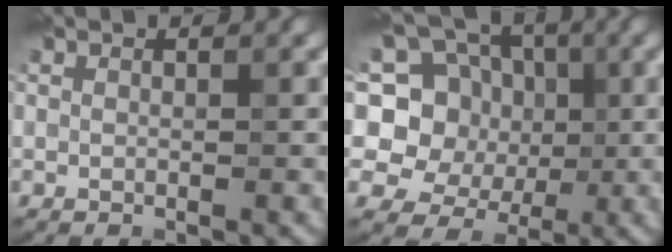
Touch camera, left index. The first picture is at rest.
{"total": 10.6, "force": [3.1, 9.1, 4.4], "torque": [-0.104, 0.034, 0.024]}